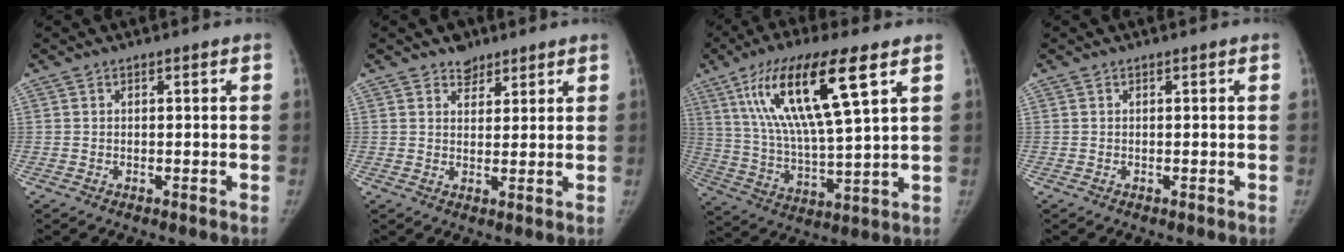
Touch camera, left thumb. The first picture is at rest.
{"total": 3.8, "force": [2.8, 2.5, 0.7], "torque": [0.013, -0.017, 0.041]}
{"total": 19.9, "force": [9.0, 4.5, 17.2], "torque": [-0.325, -0.025, 0.163]}
{"total": 0.0}